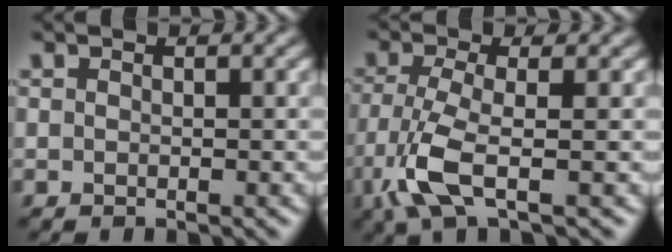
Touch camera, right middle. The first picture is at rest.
{"total": 4.8, "force": [-2.1, 1.2, 4.2], "torque": [-0.104, -0.010, -0.049]}